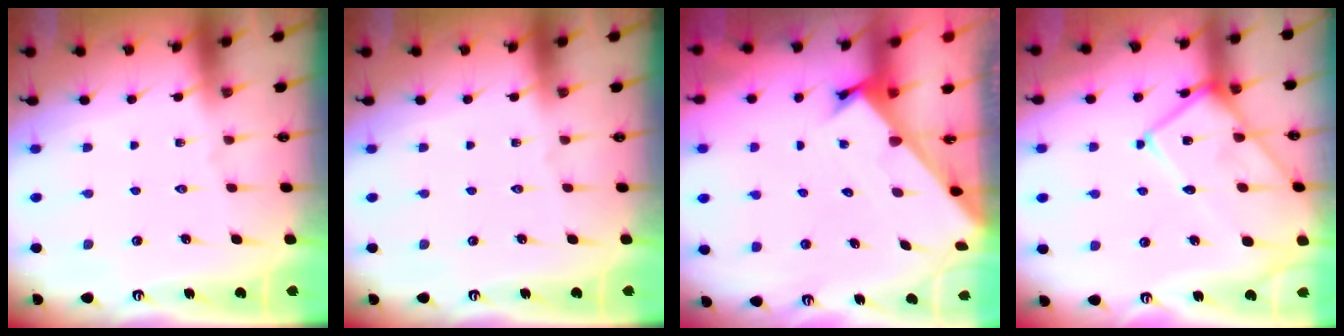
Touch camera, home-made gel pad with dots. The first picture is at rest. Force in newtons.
{"total": 0.0}
{"total": 2.3, "press": 2.3, "slide": 0.2}
{"total": 15.7, "press": 15.6, "slide": 1.3}